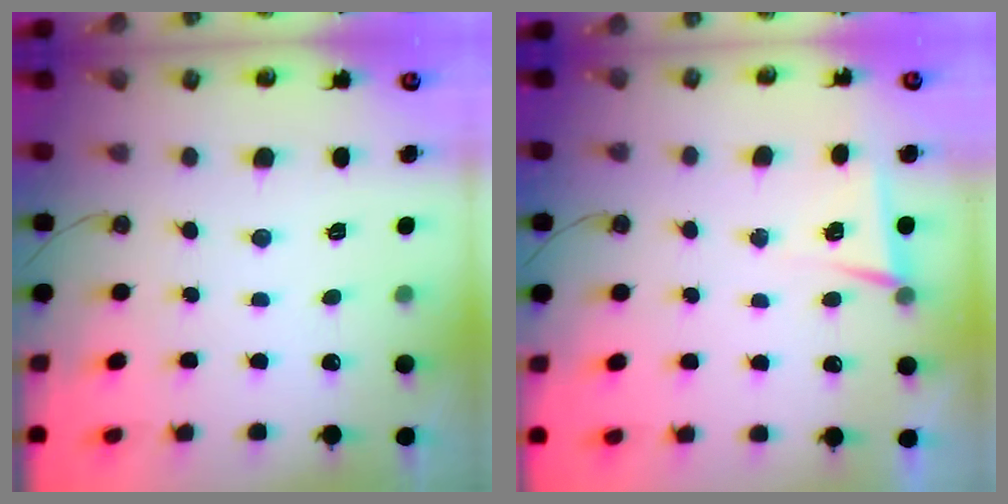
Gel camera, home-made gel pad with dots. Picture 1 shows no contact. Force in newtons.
{"total": 4.8, "press": 2.9, "slide": 3.9}